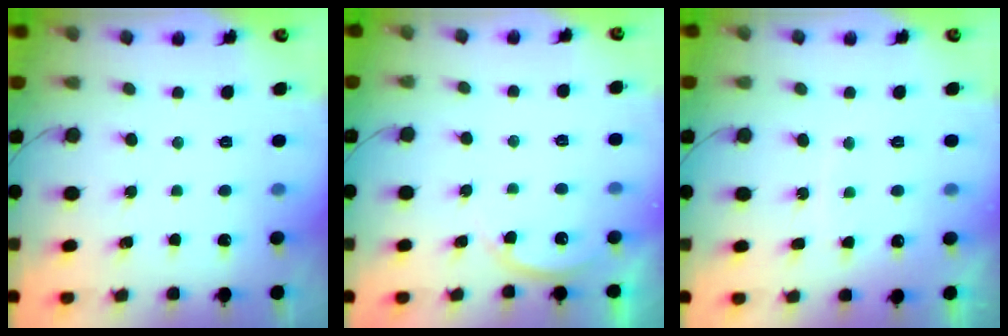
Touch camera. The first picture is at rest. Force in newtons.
{"total": 3.6, "press": 3.4, "slide": 1.2}
{"total": 6.0, "press": 6.0, "slide": 0.4}